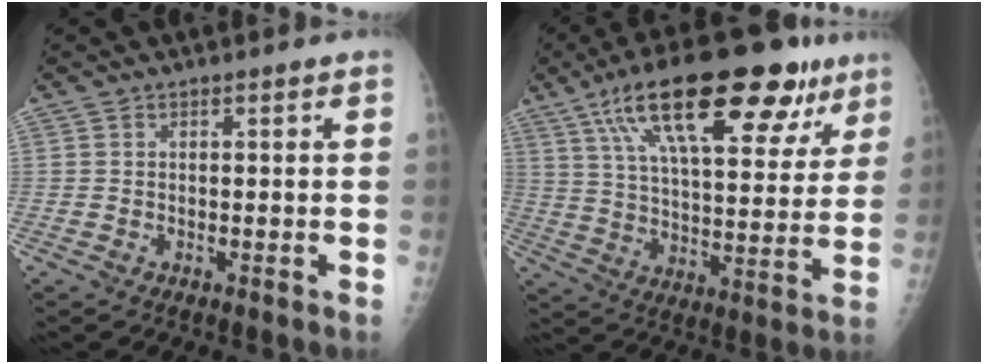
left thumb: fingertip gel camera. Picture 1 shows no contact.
{"total": 27.0, "force": [15.0, 10.0, 20.1], "torque": [-0.288, -0.007, 0.239]}